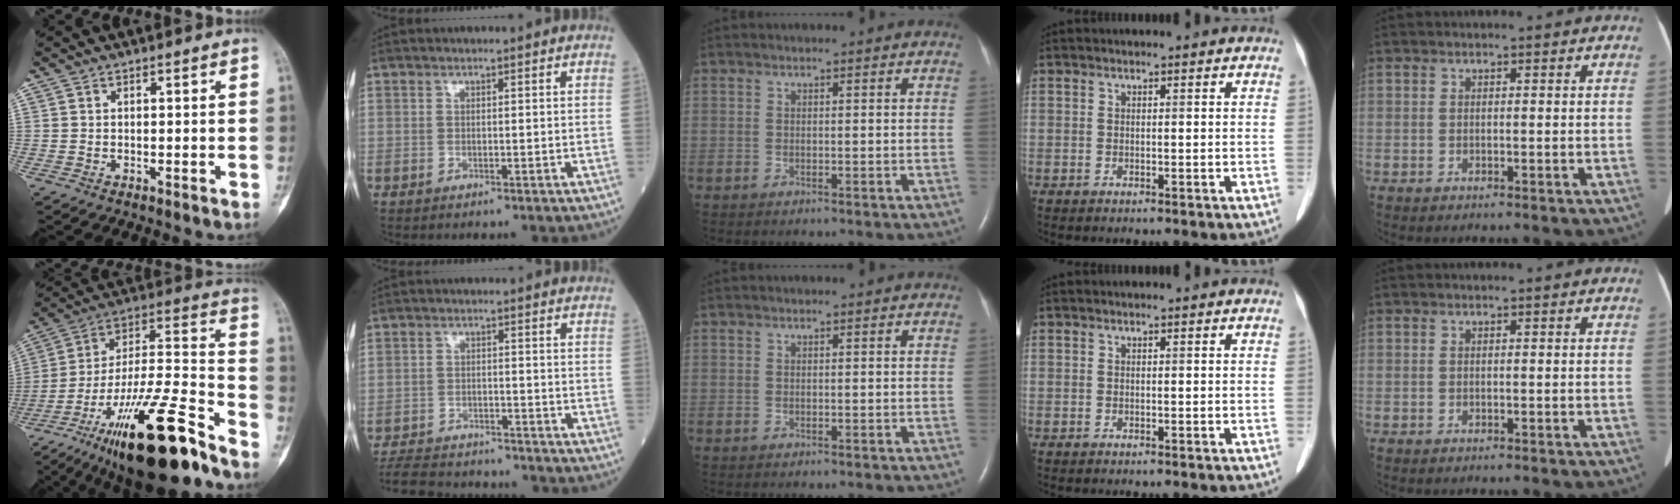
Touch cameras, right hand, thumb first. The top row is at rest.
{"thumb": {"total": 27.4, "force": [-17.7, 6.3, 20.0], "torque": [-0.313, 0.070, -0.296]}, "index": {"total": 12.3, "force": [-11.3, 3.3, 3.4], "torque": [-0.067, 0.003, -0.167]}}